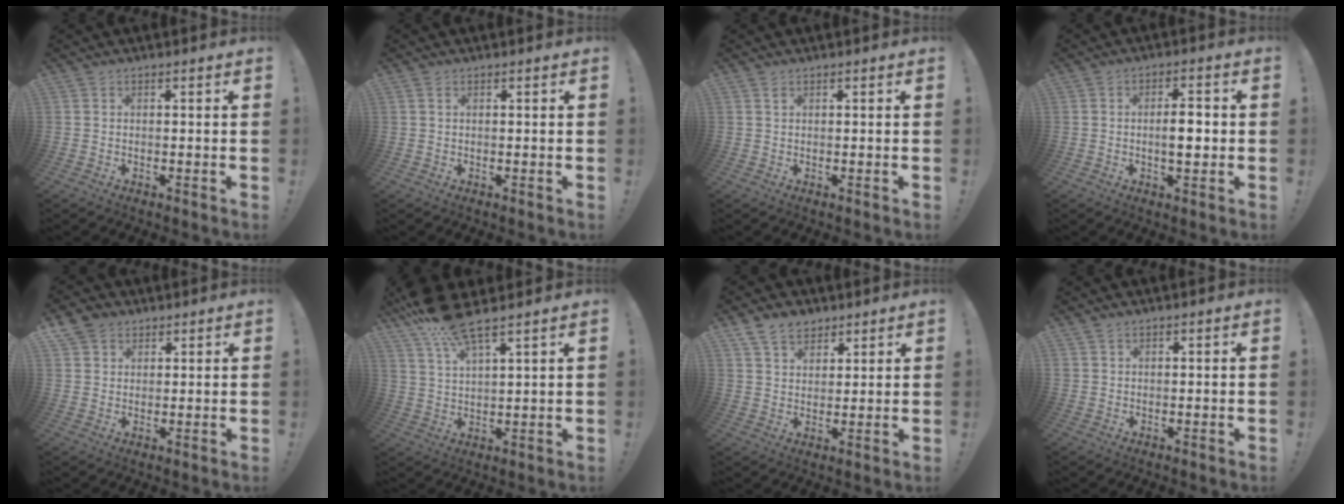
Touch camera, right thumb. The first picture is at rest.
{"total": 0.6, "force": [0.3, 0.2, 0.5], "torque": [-0.016, 0.002, 0.006]}
{"total": 0.8, "force": [0.5, 0.3, 0.6], "torque": [-0.008, 0.000, 0.008]}
{"total": 5.9, "force": [-0.7, 2.3, 5.4], "torque": [-0.077, 0.003, -0.019]}
{"total": 5.5, "force": [3.4, 4.1, 1.3], "torque": [-0.018, -0.014, 0.068]}
{"total": 9.8, "force": [7.7, 1.7, 5.8], "torque": [-0.117, -0.038, 0.139]}
{"total": 8.0, "force": [5.6, 5.0, 2.9], "torque": [-0.053, -0.025, 0.108]}
{"total": 1.3, "force": [0.8, 1.0, 0.3], "torque": [-0.001, 0.000, 0.014]}